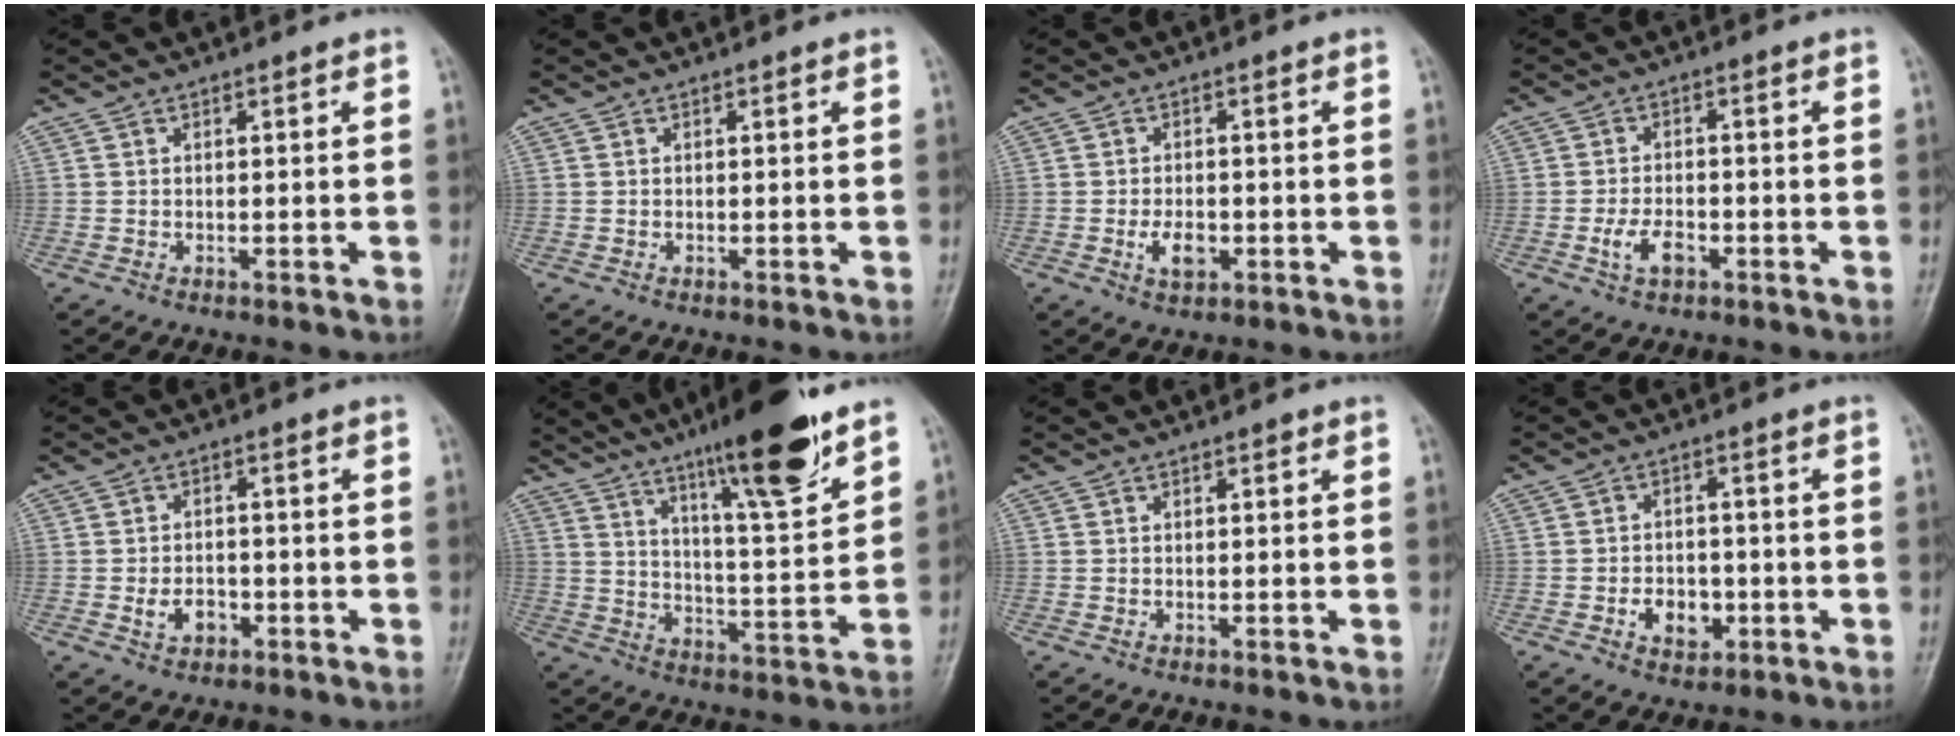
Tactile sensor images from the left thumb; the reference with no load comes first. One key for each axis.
{"total": 0.0}
{"total": 4.0, "fx": -1.1, "fy": 2.4, "fz": 3.0, "tx": -0.049, "ty": 0.000, "tz": -0.018}
{"total": 4.5, "fx": -1.9, "fy": 2.5, "fz": 3.2, "tx": -0.061, "ty": 0.010, "tz": -0.035}
{"total": 4.0, "fx": -1.4, "fy": 2.9, "fz": 2.4, "tx": -0.034, "ty": 0.009, "tz": -0.021}
{"total": 17.9, "fx": 11.9, "fy": 2.6, "fz": 13.1, "tx": -0.185, "ty": -0.063, "tz": 0.191}
{"total": 0.6, "fx": 0.3, "fy": 0.2, "fz": 0.4, "tx": -0.005, "ty": -0.001, "tz": 0.004}
{"total": 5.6, "fx": -1.7, "fy": 4.1, "fz": 3.4, "tx": -0.030, "ty": 0.010, "tz": -0.023}